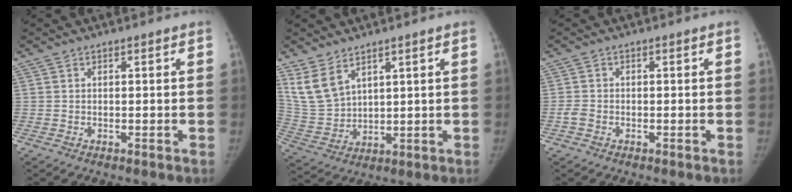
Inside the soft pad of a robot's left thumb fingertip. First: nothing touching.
{"total": 7.8, "force": [5.2, 4.2, 4.0], "torque": [-0.072, -0.024, 0.125]}
{"total": 1.6, "force": [-0.8, 1.2, 0.8], "torque": [-0.016, 0.002, -0.018]}